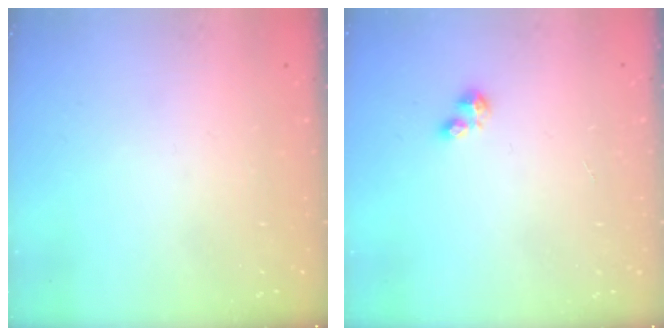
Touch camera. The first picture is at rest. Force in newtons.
{"total": 2.1, "press": 2.1, "slide": 0.3}